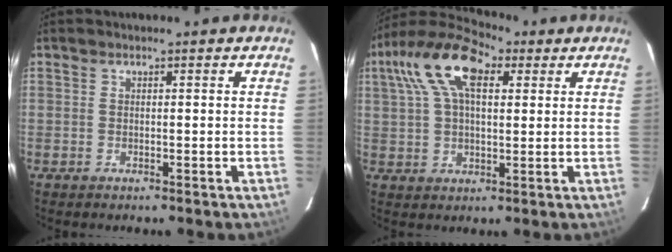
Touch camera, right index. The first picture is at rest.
{"total": 14.4, "force": [5.7, 7.0, 11.2], "torque": [-0.218, 0.037, 0.091]}